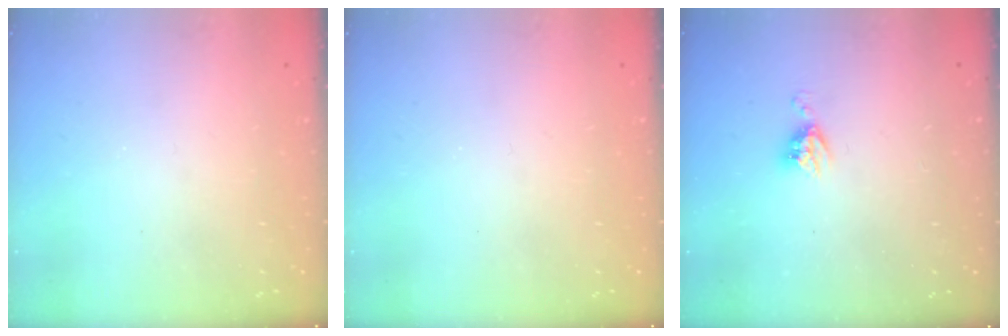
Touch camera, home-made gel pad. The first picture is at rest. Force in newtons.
{"total": 0.0}
{"total": 5.1, "press": 5.1, "slide": 0.2}